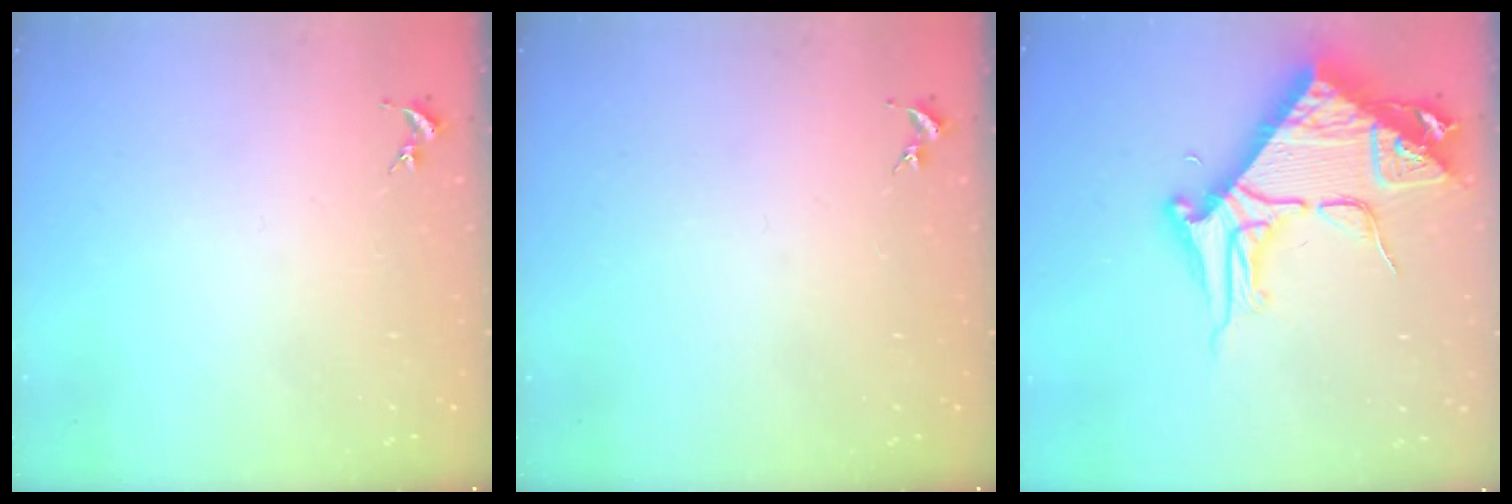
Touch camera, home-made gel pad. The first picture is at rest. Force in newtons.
{"total": 0.0}
{"total": 10.9, "press": 10.9, "slide": 1.1}